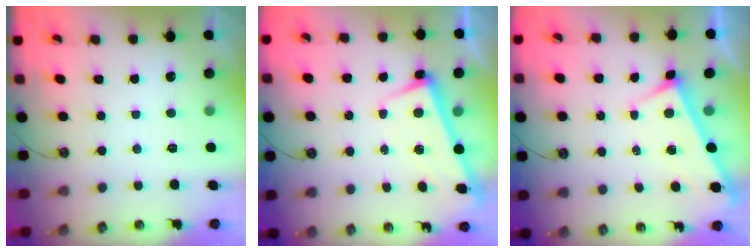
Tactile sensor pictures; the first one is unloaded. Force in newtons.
{"total": 2.5, "press": 2.4, "slide": 0.7}
{"total": 3.8, "press": 3.8, "slide": 0.2}